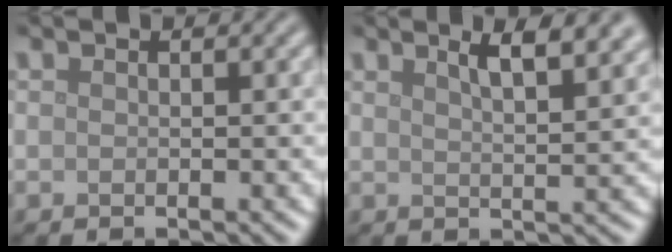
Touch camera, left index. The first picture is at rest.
{"total": 5.3, "force": [3.3, 1.6, 3.9], "torque": [-0.034, 0.024, 0.034]}